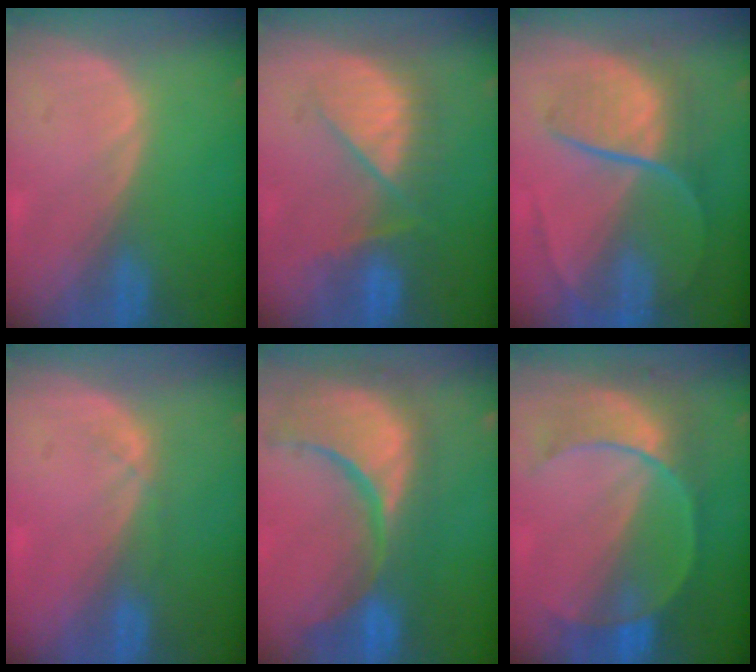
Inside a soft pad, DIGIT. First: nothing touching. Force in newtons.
{"total": 7.7, "press": 7.7, "slide": 0.6}
{"total": 8.8, "press": 7.5, "slide": 4.7}
{"total": 1.7, "press": 1.5, "slide": 0.8}
{"total": 15.3, "press": 12.1, "slide": 9.3}
{"total": 8.4, "press": 8.2, "slide": 2.1}